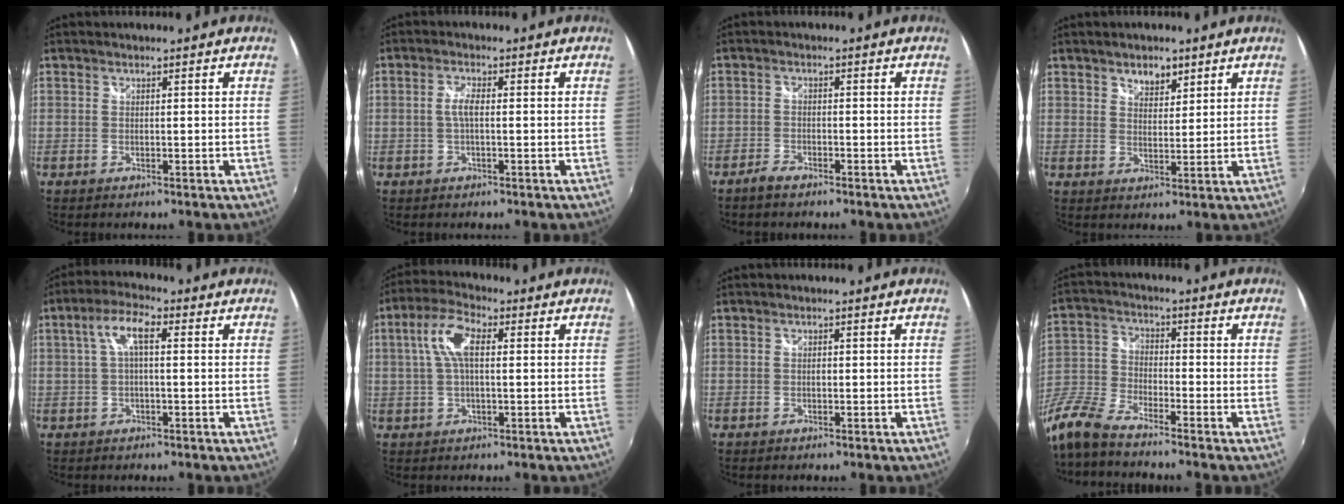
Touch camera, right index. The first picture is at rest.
{"total": 2.5, "force": [-0.2, 0.6, 2.4], "torque": [-0.050, 0.003, -0.005]}
{"total": 2.6, "force": [-2.3, 0.7, 1.1], "torque": [-0.035, -0.001, -0.046]}
{"total": 3.9, "force": [2.7, 2.2, 1.8], "torque": [-0.022, 0.004, 0.044]}
{"total": 5.7, "force": [0.9, 1.8, 5.3], "torque": [-0.103, 0.016, 0.018]}
{"total": 7.5, "force": [1.4, 3.0, 6.7], "torque": [-0.136, 0.019, 0.025]}
{"total": 0.6, "force": [-0.1, 0.4, 0.4], "torque": [-0.006, 0.002, -0.001]}
{"total": 11.3, "force": [-9.2, 3.2, 5.8], "torque": [-0.141, -0.007, -0.196]}